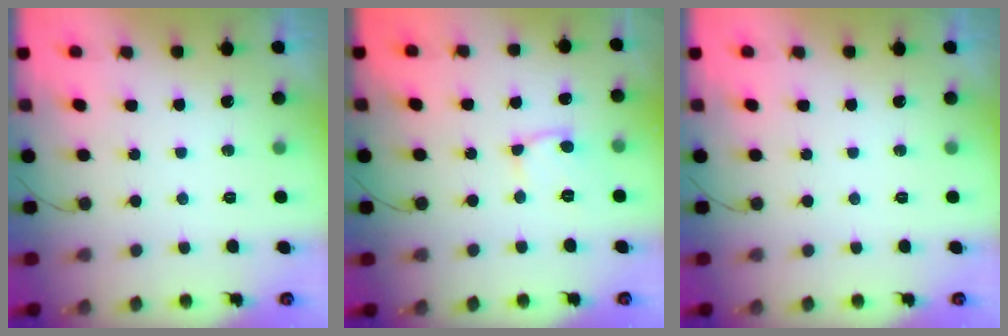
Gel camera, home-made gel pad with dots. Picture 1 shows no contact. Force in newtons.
{"total": 7.4, "press": 7.4, "slide": 0.9}
{"total": 0.0}